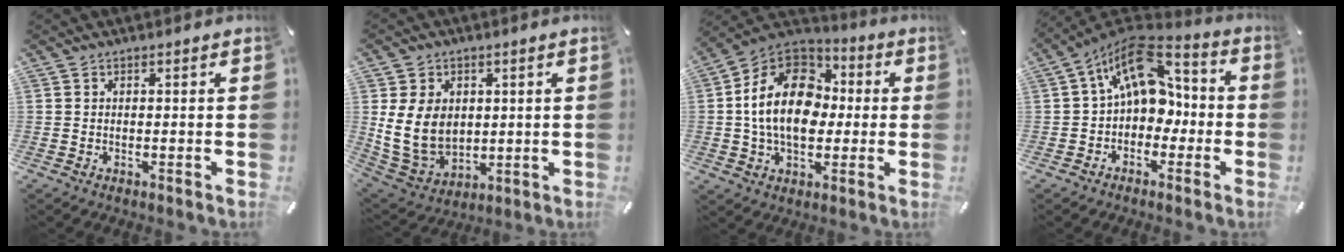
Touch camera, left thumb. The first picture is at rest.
{"total": 11.6, "force": [1.8, 9.4, 6.5], "torque": [-0.149, -0.006, 0.034]}
{"total": 18.4, "force": [-0.4, 13.6, 12.5], "torque": [-0.255, 0.020, -0.013]}
{"total": 16.1, "force": [4.0, 10.7, 11.4], "torque": [-0.197, -0.016, 0.067]}